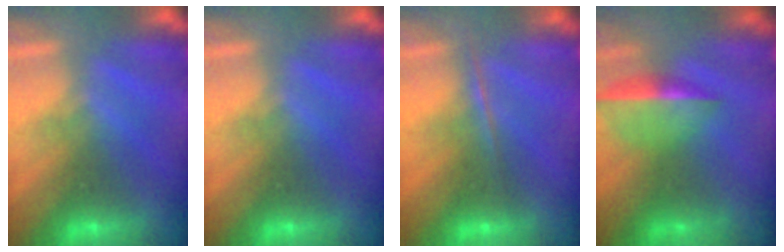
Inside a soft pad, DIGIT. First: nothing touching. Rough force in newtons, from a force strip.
{"total": 0.0}
{"total": 1.7}
{"total": 1.6}